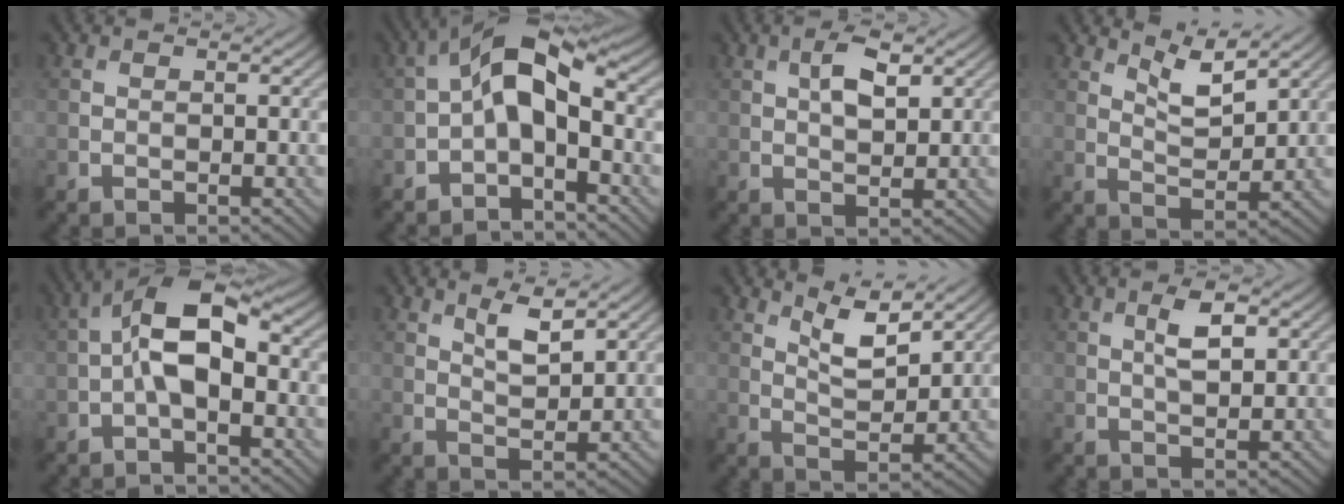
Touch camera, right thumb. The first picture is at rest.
{"total": 8.1, "force": [-1.0, 4.1, 7.0], "torque": [-0.126, 0.021, -0.030]}
{"total": 4.4, "force": [1.7, 1.9, 3.6], "torque": [-0.071, 0.002, 0.030]}
{"total": 5.2, "force": [3.8, 1.5, 3.3], "torque": [-0.071, -0.008, 0.073]}
{"total": 7.4, "force": [-0.7, 3.2, 6.6], "torque": [-0.126, 0.019, -0.023]}
{"total": 3.9, "force": [2.5, 1.2, 2.8], "torque": [-0.062, -0.006, 0.048]}
{"total": 5.6, "force": [3.8, 1.7, 3.8], "torque": [-0.079, -0.008, 0.072]}
{"total": 3.8, "force": [1.3, 1.4, 3.2], "torque": [-0.063, 0.001, 0.025]}